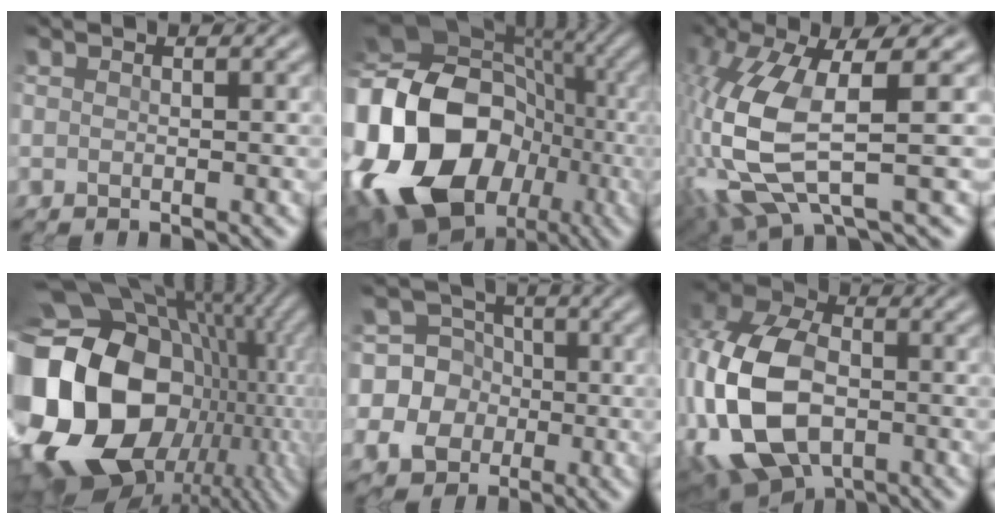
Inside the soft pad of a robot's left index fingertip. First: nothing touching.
{"total": 21.5, "force": [-5.4, 16.9, 12.2], "torque": [-0.257, -0.013, -0.114]}
{"total": 9.7, "force": [-0.1, 3.2, 9.2], "torque": [-0.228, -0.020, 0.003]}
{"total": 22.2, "force": [-1.5, 17.3, 13.9], "torque": [-0.313, -0.031, -0.003]}
{"total": 11.2, "force": [-1.8, 10.7, 2.8], "torque": [-0.117, 0.019, -0.045]}
{"total": 16.1, "force": [-3.1, 10.9, 11.5], "torque": [-0.278, -0.018, -0.051]}